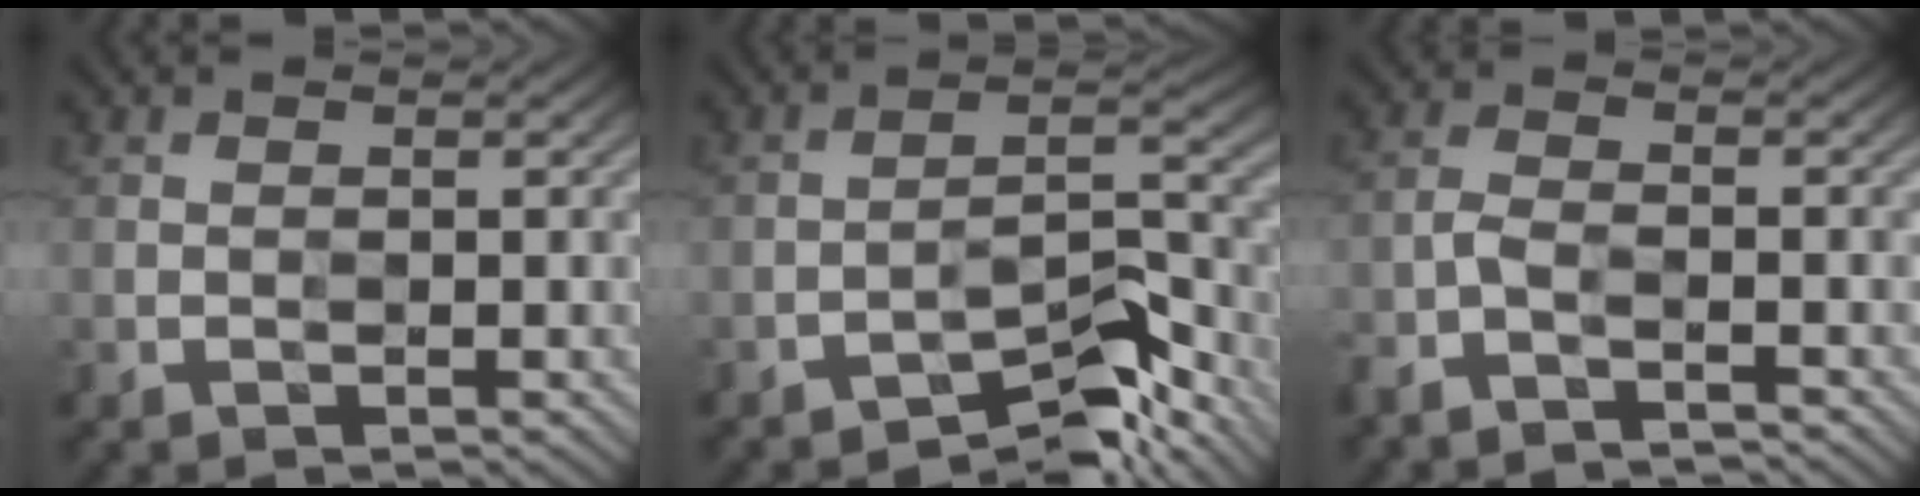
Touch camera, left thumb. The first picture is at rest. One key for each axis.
{"total": 7.2, "fx": -6.7, "fy": 0.7, "fz": 2.6, "tx": -0.026, "ty": 0.020, "tz": -0.114}
{"total": 2.2, "fx": -2.2, "fy": -0.2, "fz": 0.2, "tx": -0.018, "ty": -0.004, "tz": -0.057}